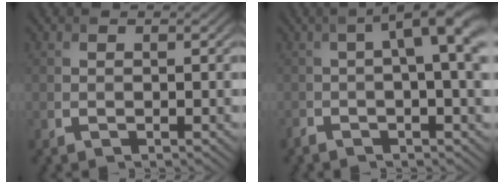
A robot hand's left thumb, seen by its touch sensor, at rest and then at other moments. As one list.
[{"total": 7.5, "force": [0.1, 1.8, 7.3], "torque": [-0.103, 0.009, -0.004]}]